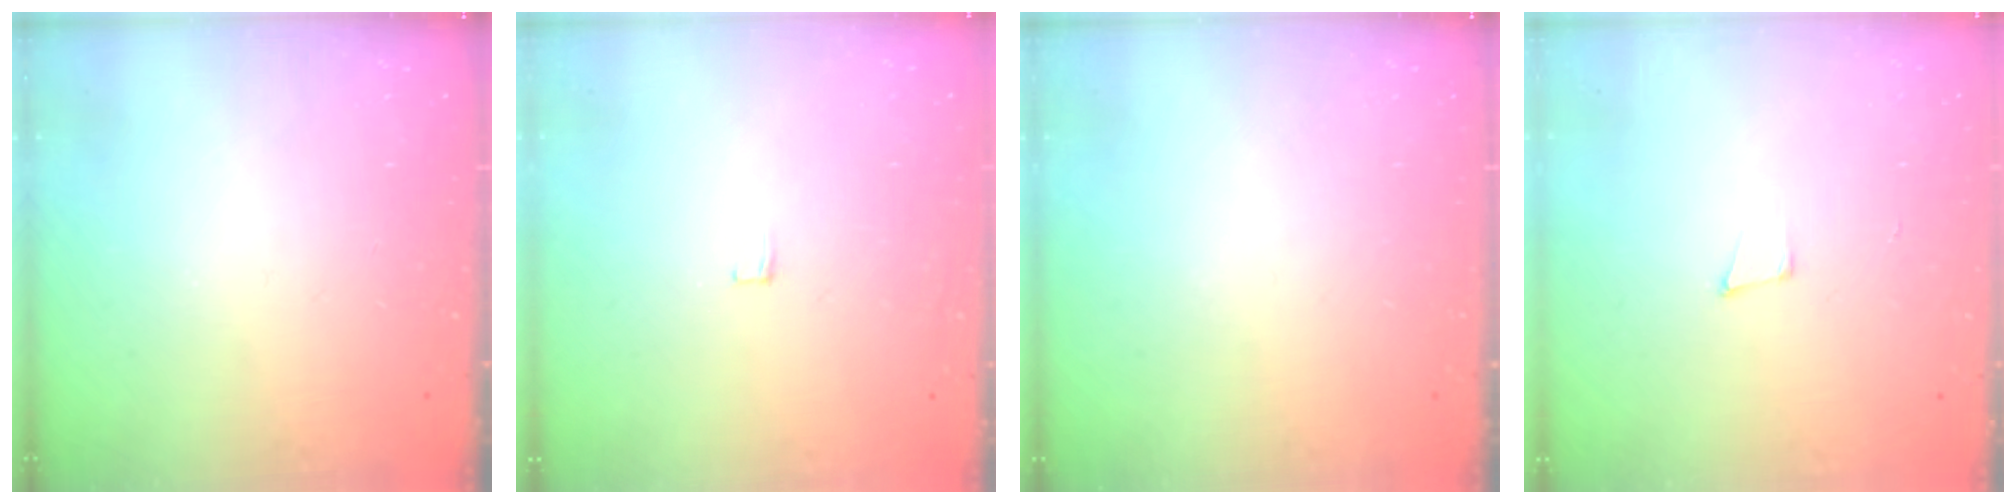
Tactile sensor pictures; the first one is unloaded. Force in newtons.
{"total": 3.4, "press": 3.3, "slide": 0.3}
{"total": 0.0}
{"total": 5.0, "press": 4.2, "slide": 2.7}